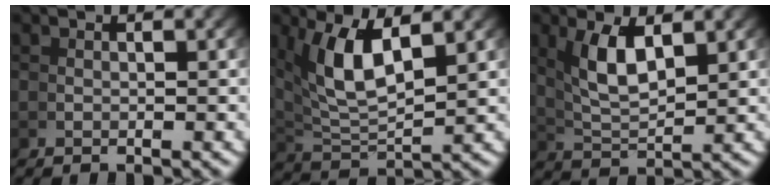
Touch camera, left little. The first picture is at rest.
{"total": 6.4, "force": [2.4, 2.7, 5.2], "torque": [-0.117, -0.009, 0.059]}
{"total": 4.7, "force": [1.8, 1.8, 3.9], "torque": [-0.080, -0.015, 0.048]}